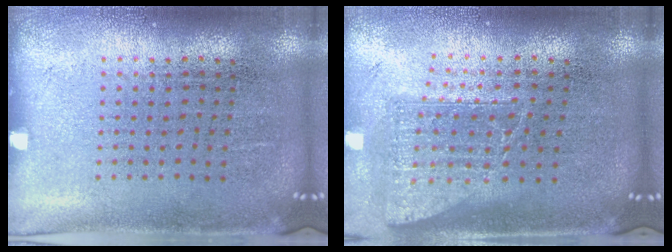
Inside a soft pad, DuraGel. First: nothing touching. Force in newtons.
{"total": 1.7, "press": 1.3, "slide": 1.0}